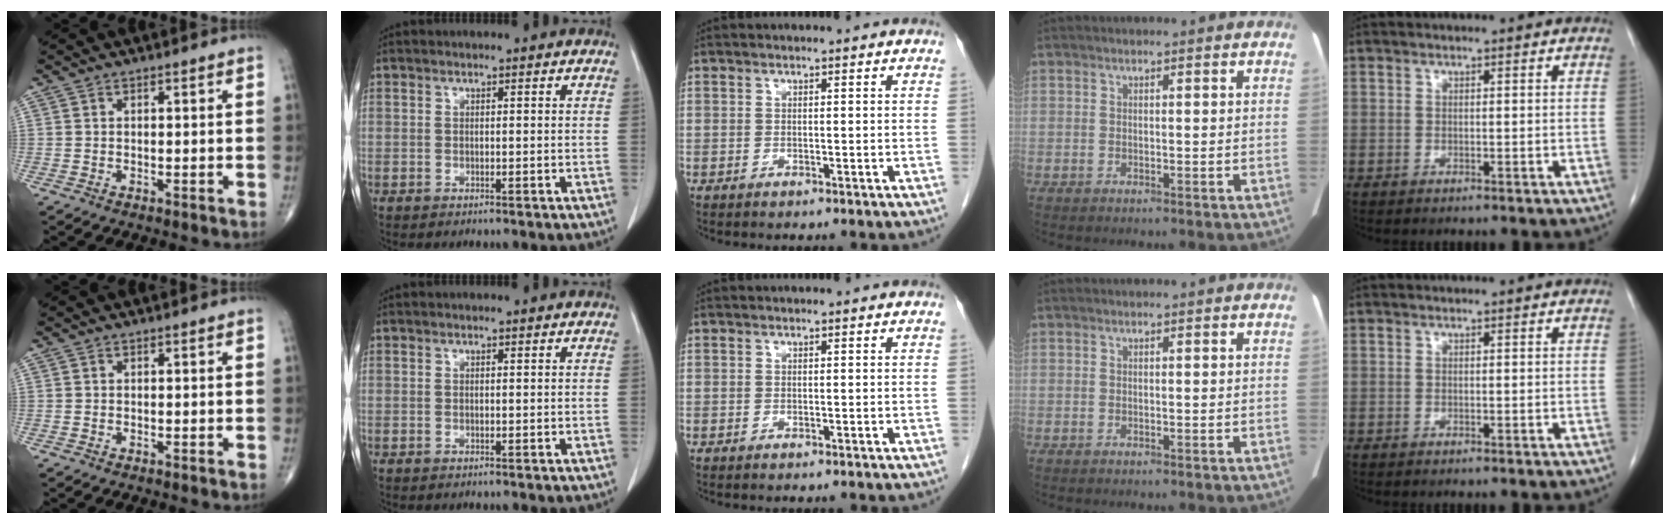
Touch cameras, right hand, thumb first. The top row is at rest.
{}